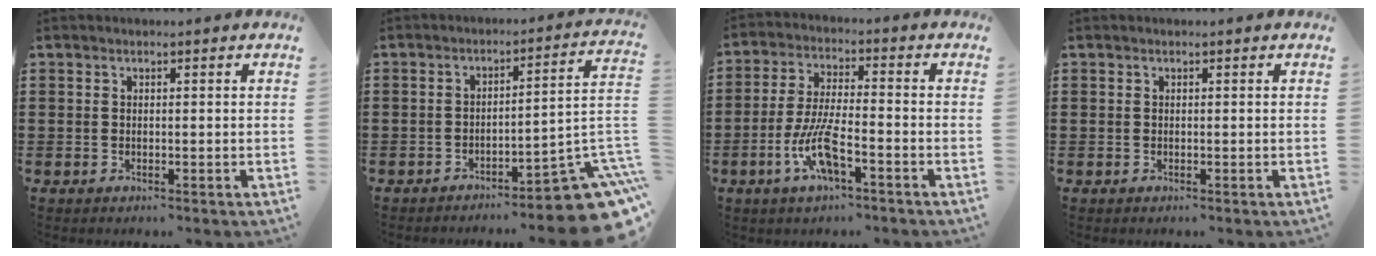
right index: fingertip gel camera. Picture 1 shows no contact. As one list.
[{"total": 8.8, "force": [-6.0, 1.2, 6.3], "torque": [-0.075, -0.003, -0.114]}, {"total": 8.5, "force": [-3.8, 1.9, 7.3], "torque": [-0.165, -0.015, -0.074]}, {"total": 0.0}]